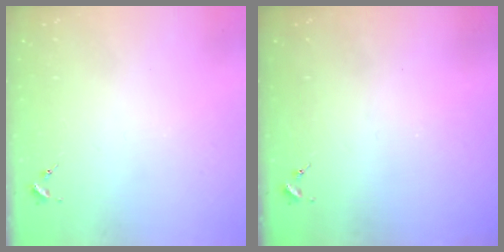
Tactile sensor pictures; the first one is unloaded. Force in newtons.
{"total": 0.0}